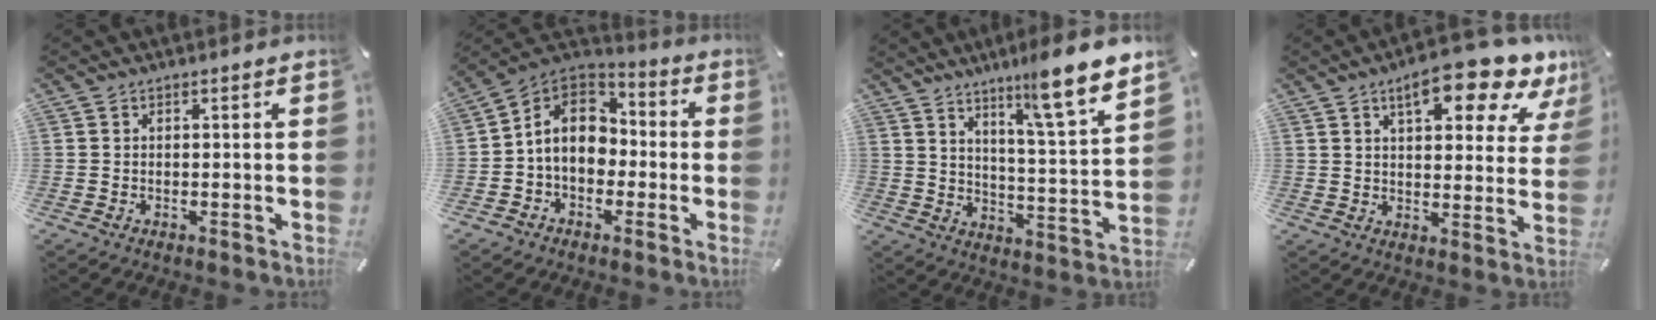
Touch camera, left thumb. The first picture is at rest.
{"total": 11.2, "force": [-0.8, 9.2, 6.3], "torque": [-0.130, 0.020, -0.013]}
{"total": 11.8, "force": [9.7, 0.1, 6.7], "torque": [-0.096, -0.084, 0.152]}
{"total": 14.3, "force": [9.4, 4.7, 9.7], "torque": [-0.132, -0.046, 0.150]}